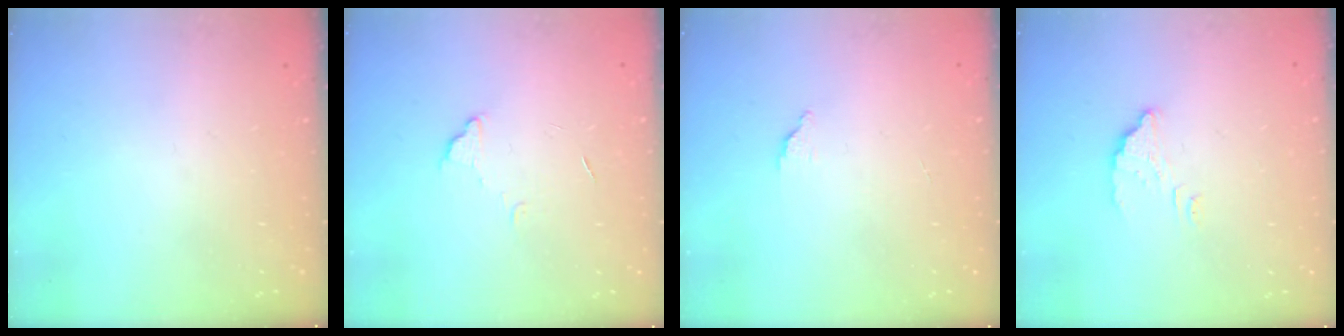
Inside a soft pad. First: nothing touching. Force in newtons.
{"total": 3.8, "press": 3.8, "slide": 0.2}
{"total": 1.5, "press": 1.5, "slide": 0.1}
{"total": 2.5, "press": 2.5, "slide": 0.2}